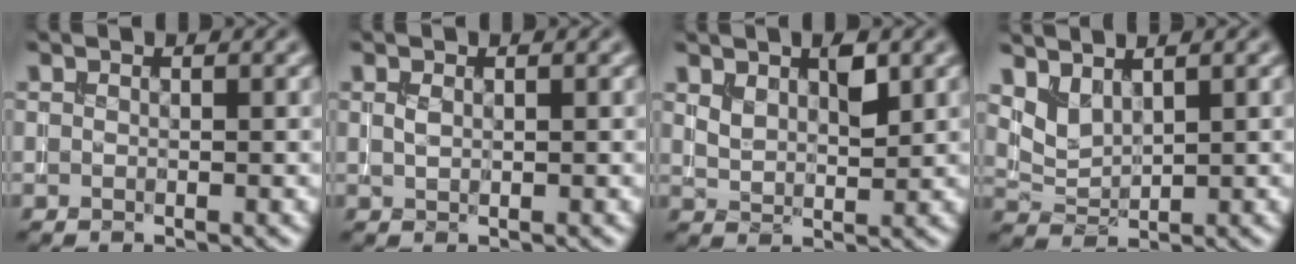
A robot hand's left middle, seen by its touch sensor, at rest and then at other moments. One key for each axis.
{"total": 0.8, "fx": 0.3, "fy": 0.3, "fz": 0.6, "tx": -0.016, "ty": 0.001, "tz": 0.007}
{"total": 2.8, "fx": 1.4, "fy": 1.4, "fz": 2.0, "tx": -0.042, "ty": -0.002, "tz": 0.030}
{"total": 2.3, "fx": 1.8, "fy": 0.9, "fz": 1.1, "tx": -0.028, "ty": -0.008, "tz": 0.045}